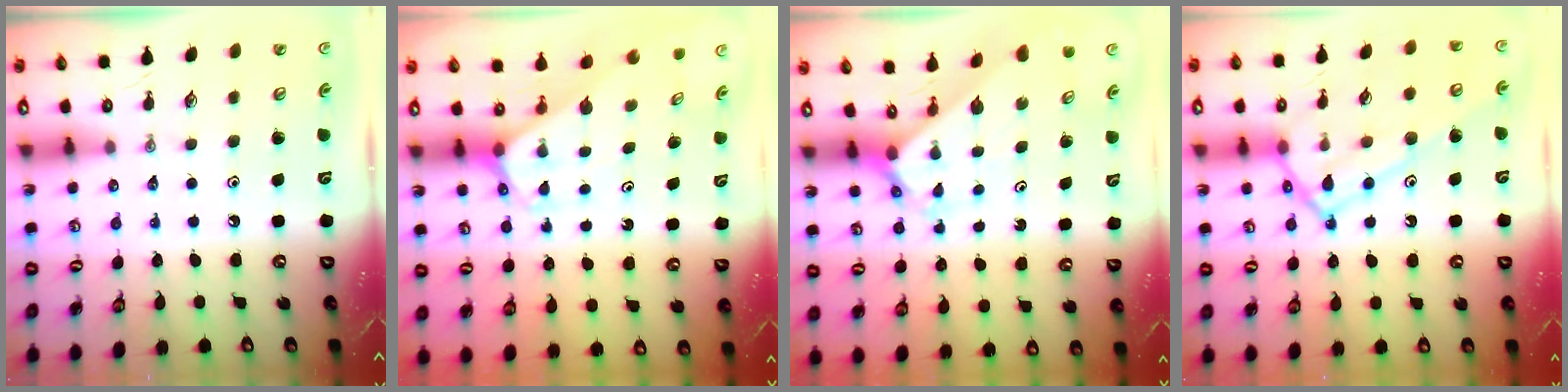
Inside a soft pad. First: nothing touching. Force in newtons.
{"total": 2.6, "press": 2.6, "slide": 0.2}
{"total": 2.1, "press": 2.1, "slide": 0.2}
{"total": 15.8, "press": 15.7, "slide": 0.7}